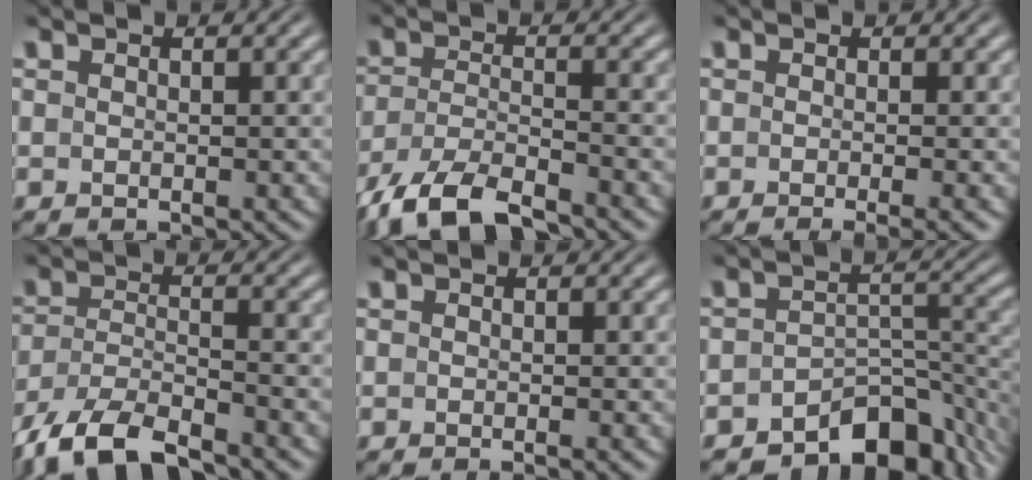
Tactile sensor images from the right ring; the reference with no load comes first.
{"total": 6.7, "force": [-4.8, 3.0, 3.6], "torque": [-0.082, -0.030, -0.062]}
{"total": 3.5, "force": [-2.6, 0.5, 2.2], "torque": [-0.026, -0.008, -0.034]}
{"total": 7.3, "force": [-5.0, 3.7, 3.8], "torque": [-0.088, -0.033, -0.066]}
{"total": 0.9, "force": [-0.7, -0.2, 0.5], "torque": [-0.003, 0.003, -0.011]}
{"total": 11.2, "force": [-8.1, 5.3, 5.7], "torque": [-0.070, -0.027, -0.113]}